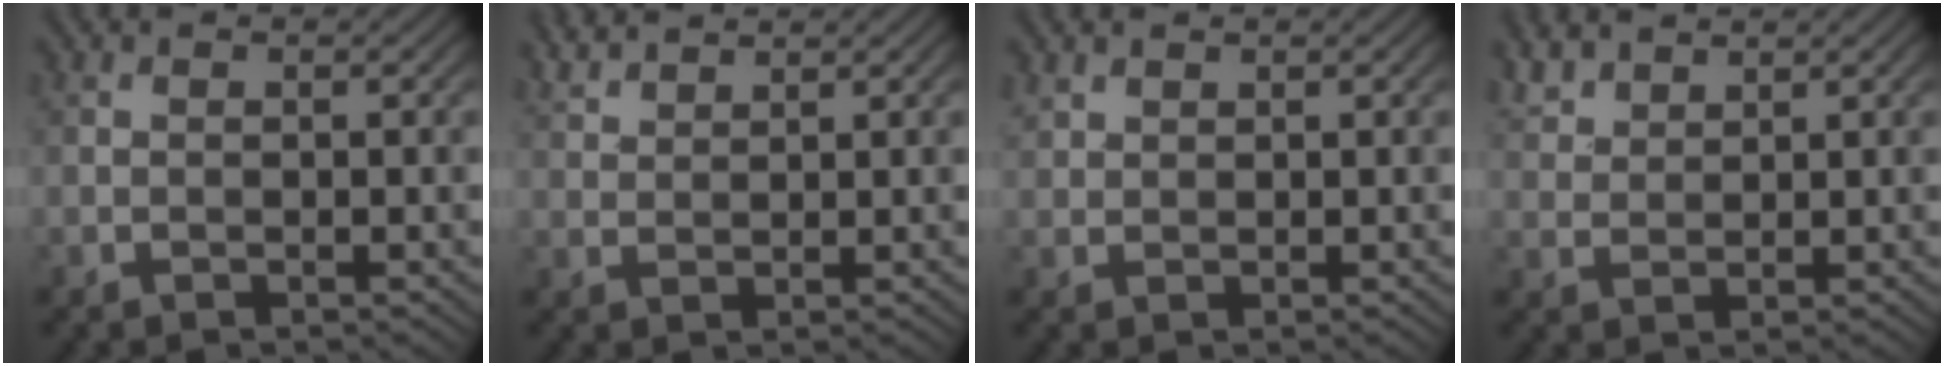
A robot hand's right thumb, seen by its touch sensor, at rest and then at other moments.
{"total": 3.0, "force": [2.8, 0.6, 1.1], "torque": [-0.030, 0.005, 0.059]}
{"total": 1.6, "force": [1.3, 0.8, 0.4], "torque": [-0.012, 0.003, 0.031]}
{"total": 3.7, "force": [3.1, 1.4, 1.4], "torque": [-0.038, 0.008, 0.072]}